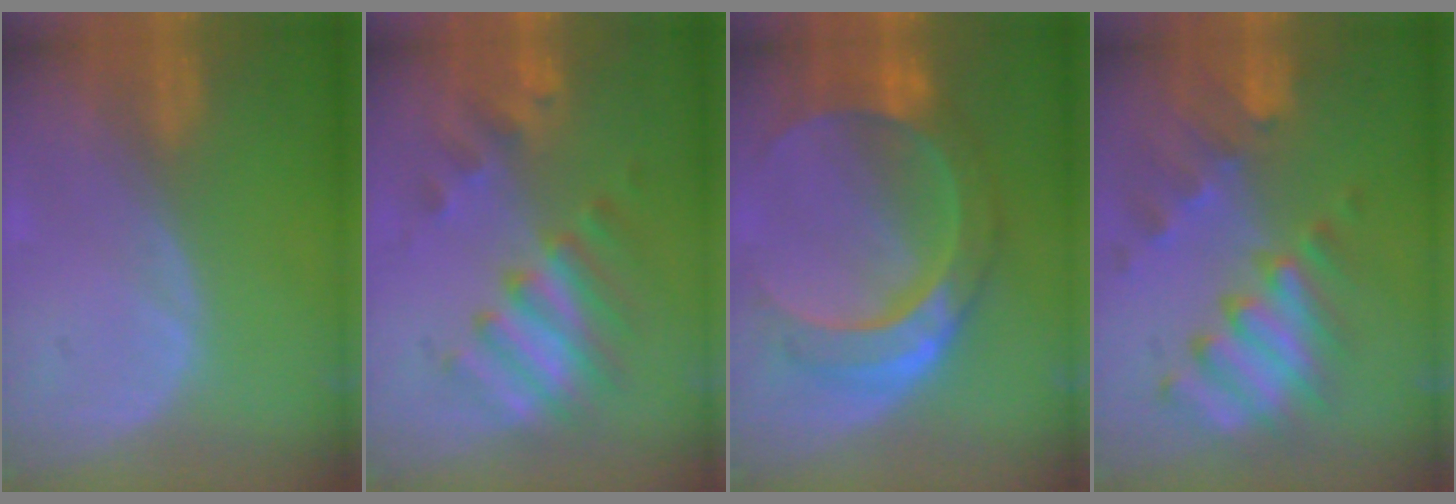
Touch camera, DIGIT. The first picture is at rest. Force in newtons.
{"total": 7.9, "press": 7.6, "slide": 1.9}
{"total": 11.0, "press": 11.0, "slide": 0.9}
{"total": 10.2, "press": 8.9, "slide": 5.0}